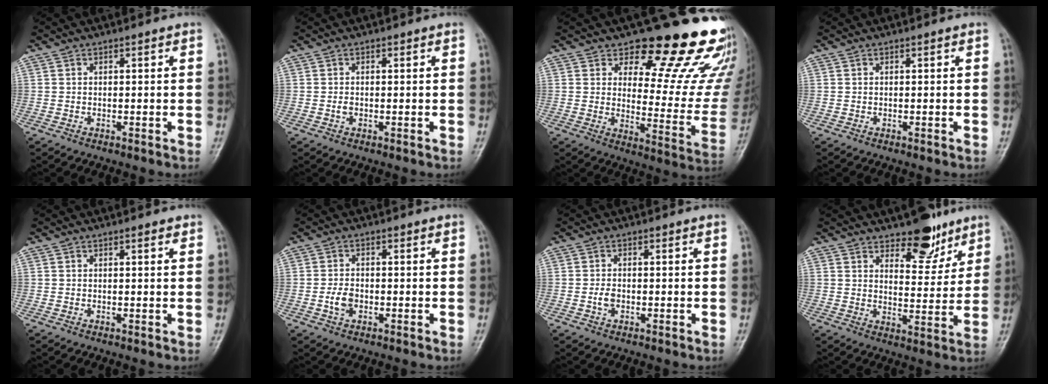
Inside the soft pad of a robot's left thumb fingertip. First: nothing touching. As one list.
[{"total": 0.9, "force": [-0.1, 0.7, 0.6], "torque": [-0.009, 0.000, -0.004]}, {"total": 20.4, "force": [16.3, 7.2, 9.9], "torque": [-0.071, -0.135, 0.200]}, {"total": 0.0}, {"total": 0.9, "force": [0.6, 0.3, 0.7], "torque": [-0.009, -0.002, 0.007]}, {"total": 3.3, "force": [-0.9, 2.2, 2.2], "torque": [-0.038, 0.009, -0.020]}, {"total": 2.0, "force": [-0.5, 1.3, 1.4], "torque": [-0.023, 0.004, -0.012]}, {"total": 7.9, "force": [5.8, 4.7, 2.5], "torque": [0.006, -0.037, 0.078]}]